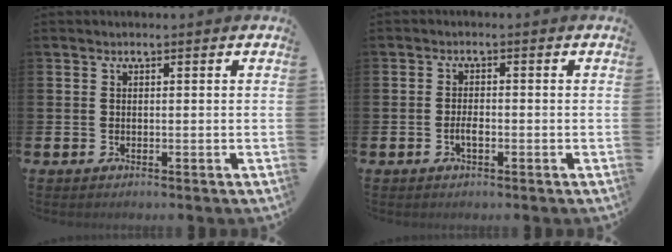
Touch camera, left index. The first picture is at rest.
{"total": 1.9, "force": [-0.6, 0.8, 1.6], "torque": [-0.027, 0.000, -0.013]}